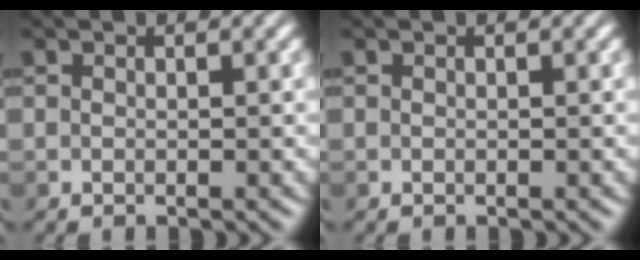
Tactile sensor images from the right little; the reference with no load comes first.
{"total": 0.0}